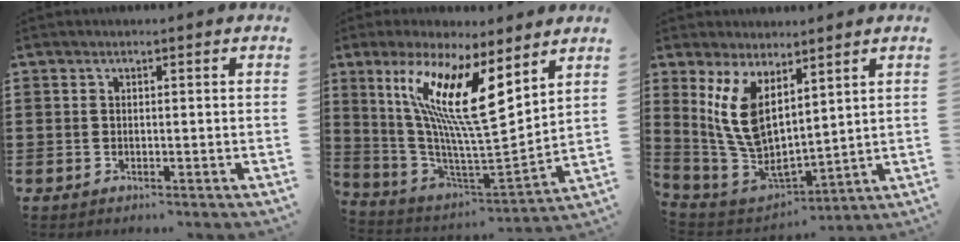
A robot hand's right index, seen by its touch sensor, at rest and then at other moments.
{"total": 14.4, "force": [7.0, 2.2, 12.4], "torque": [-0.263, -0.035, 0.115]}
{"total": 8.9, "force": [3.8, 3.9, 7.1], "torque": [-0.178, -0.035, 0.069]}